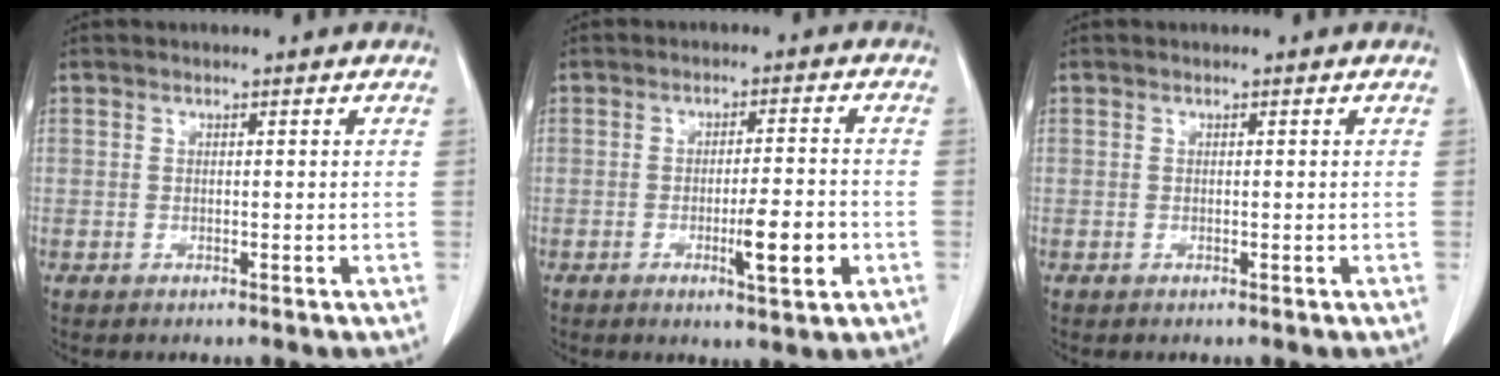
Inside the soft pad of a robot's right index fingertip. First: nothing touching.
{"total": 6.5, "force": [-2.3, 0.6, 6.0], "torque": [-0.095, -0.006, -0.031]}
{"total": 0.0}